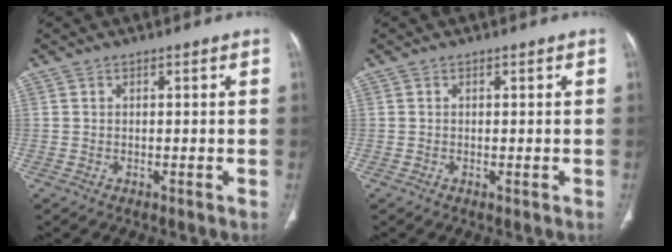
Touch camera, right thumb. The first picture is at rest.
{"total": 0.0}